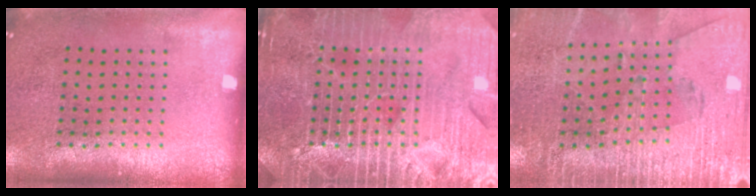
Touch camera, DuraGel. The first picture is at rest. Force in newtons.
{"total": 7.0, "press": 7.0, "slide": 0.8}
{"total": 3.0, "press": 2.9, "slide": 0.6}